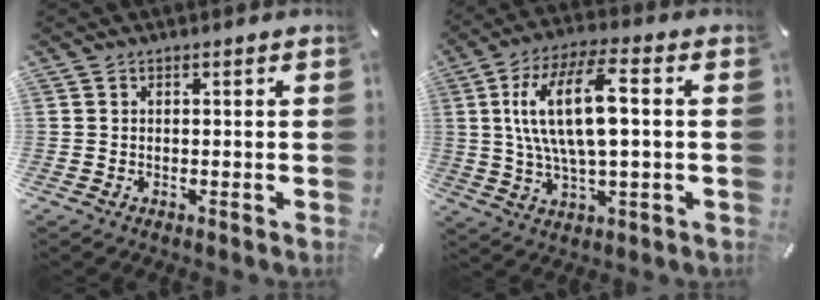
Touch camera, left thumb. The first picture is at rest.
{"total": 16.2, "force": [2.6, 6.4, 14.7], "torque": [-0.302, 0.003, 0.040]}